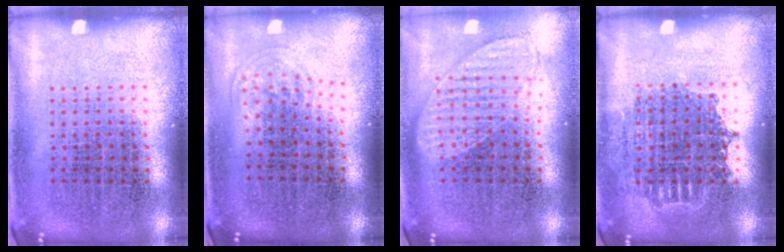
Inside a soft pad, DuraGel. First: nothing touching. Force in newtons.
{"total": 1.0, "press": 0.6, "slide": 0.8}
{"total": 1.0, "press": 1.0, "slide": 0.2}
{"total": 1.4, "press": 1.2, "slide": 0.7}